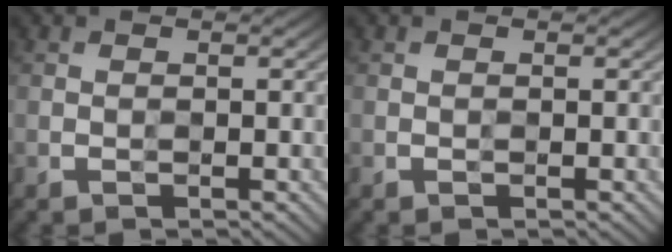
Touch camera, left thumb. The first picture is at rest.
{"total": 0.0}